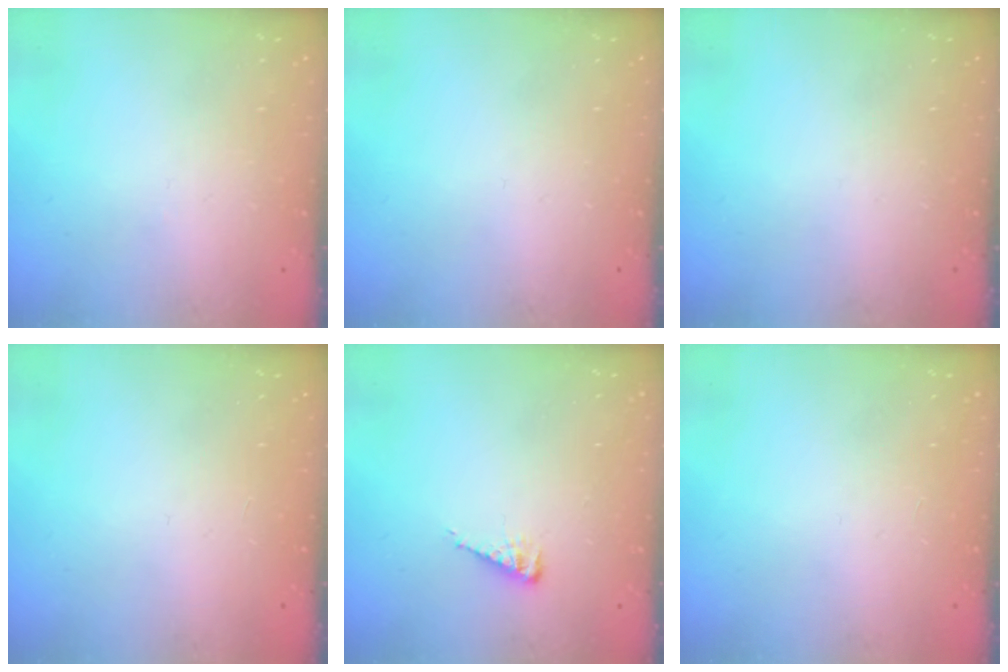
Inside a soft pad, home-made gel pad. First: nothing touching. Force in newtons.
{"total": 0.0}
{"total": 0.0}
{"total": 0.0}
{"total": 5.3, "press": 5.2, "slide": 0.7}
{"total": 0.0}